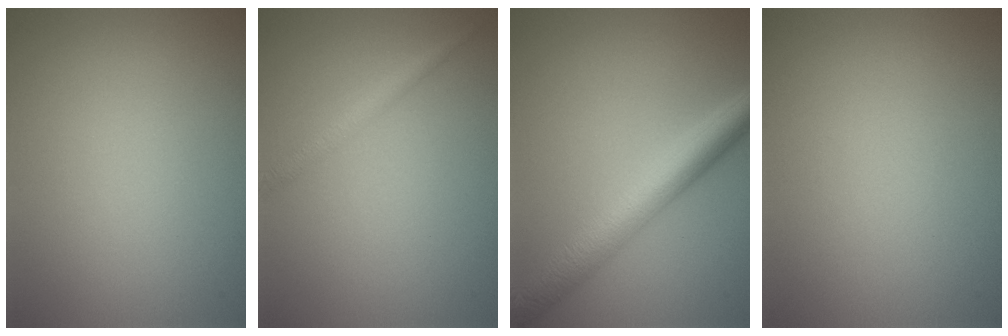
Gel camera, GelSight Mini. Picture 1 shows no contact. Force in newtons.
{"total": 1.7, "press": 1.7, "slide": 0.1}
{"total": 5.6, "press": 5.6, "slide": 0.1}
{"total": 0.0}